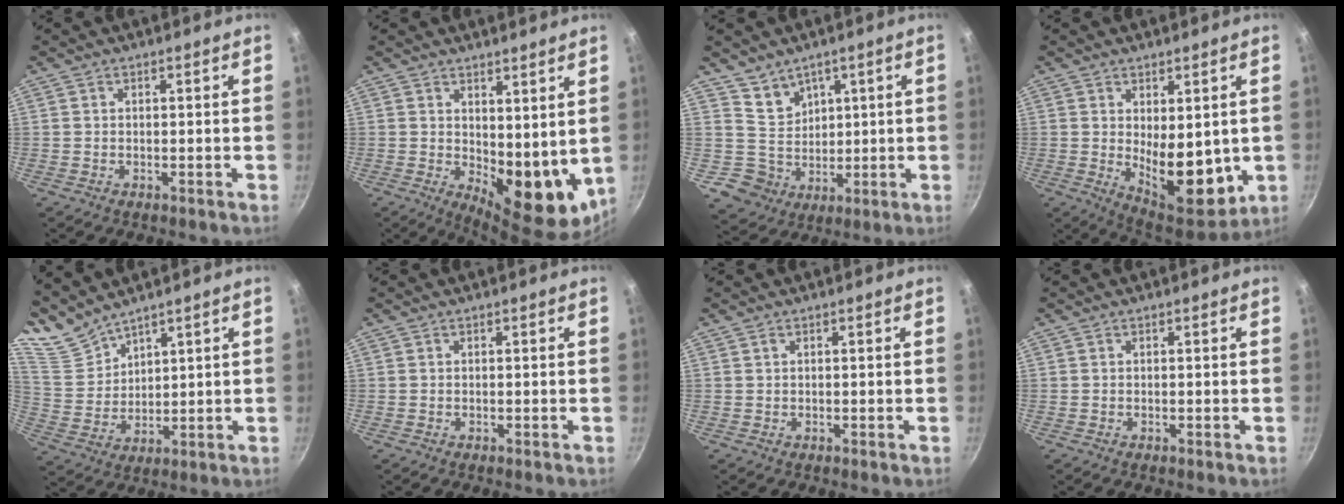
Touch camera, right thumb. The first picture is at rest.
{"total": 11.7, "force": [2.7, 5.9, 9.7], "torque": [-0.103, -0.042, 0.052]}
{"total": 8.1, "force": [3.8, 7.1, 0.7], "torque": [0.029, -0.024, 0.079]}
{"total": 13.6, "force": [-0.2, 7.0, 11.7], "torque": [-0.131, -0.036, 0.015]}
{"total": 7.2, "force": [6.6, 2.5, 1.4], "torque": [-0.022, -0.030, 0.153]}
{"total": 0.0}
{"total": 0.0}
{"total": 0.0}